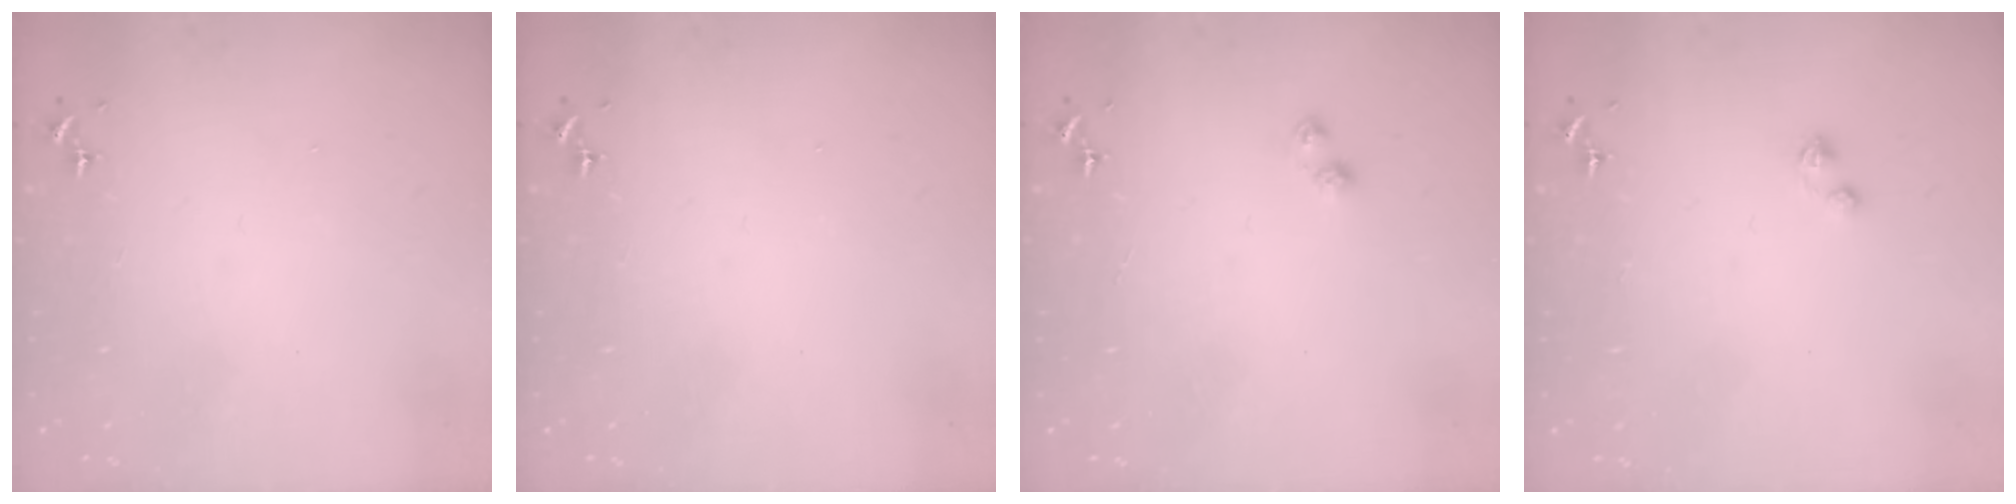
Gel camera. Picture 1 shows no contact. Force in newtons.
{"total": 0.0}
{"total": 4.0, "press": 3.9, "slide": 0.4}
{"total": 3.4, "press": 3.4, "slide": 0.5}